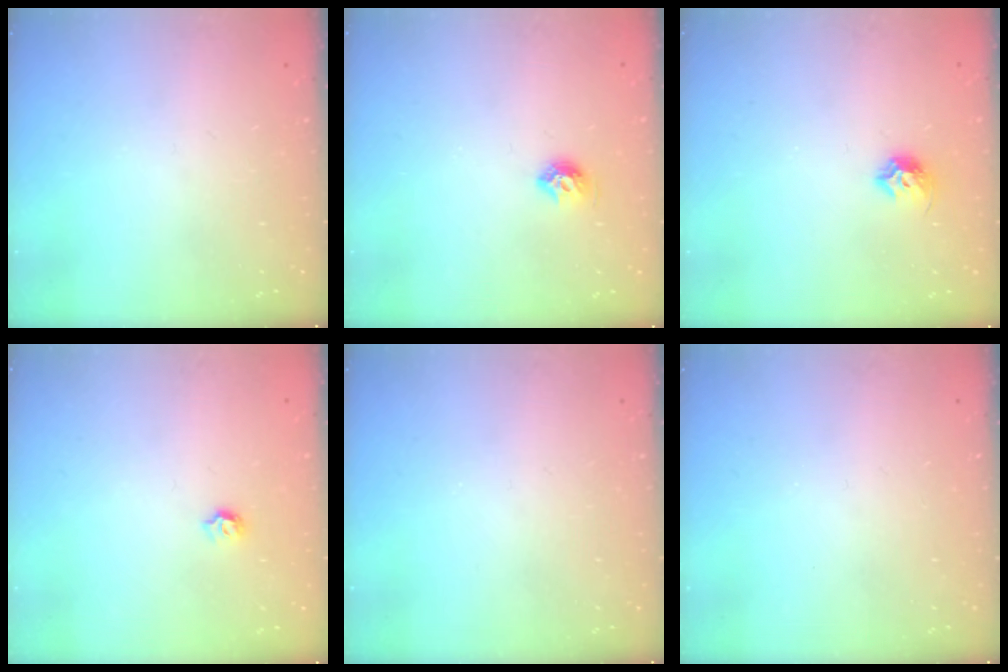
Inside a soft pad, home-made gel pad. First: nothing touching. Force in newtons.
{"total": 6.6, "press": 6.6, "slide": 0.9}
{"total": 7.7, "press": 7.7, "slide": 1.0}
{"total": 4.7, "press": 4.6, "slide": 0.5}
{"total": 0.0}
{"total": 0.0}